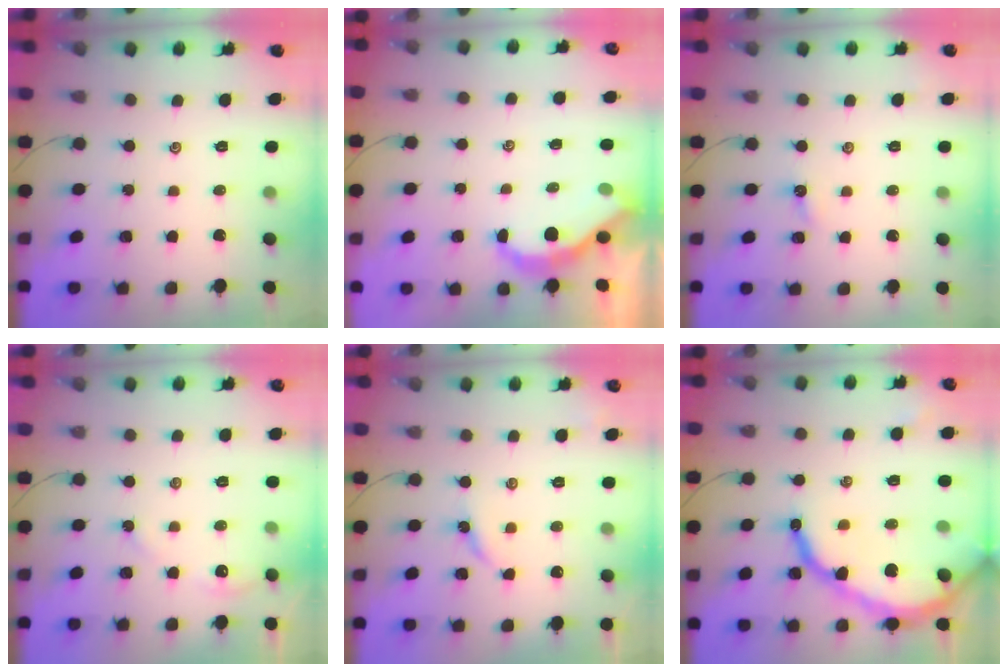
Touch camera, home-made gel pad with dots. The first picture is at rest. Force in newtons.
{"total": 4.2, "press": 4.1, "slide": 0.5}
{"total": 2.4, "press": 2.4, "slide": 0.3}
{"total": 3.5, "press": 3.5, "slide": 0.3}
{"total": 2.5, "press": 2.5, "slide": 0.4}
{"total": 18.5, "press": 18.4, "slide": 1.9}